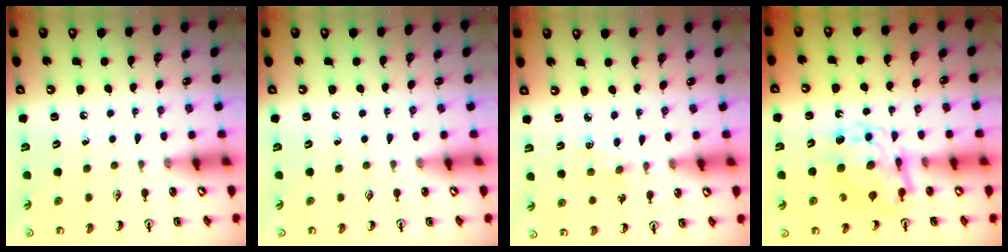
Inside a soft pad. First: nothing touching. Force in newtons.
{"total": 0.0}
{"total": 1.4, "press": 1.3, "slide": 0.3}
{"total": 10.4, "press": 10.3, "slide": 0.9}